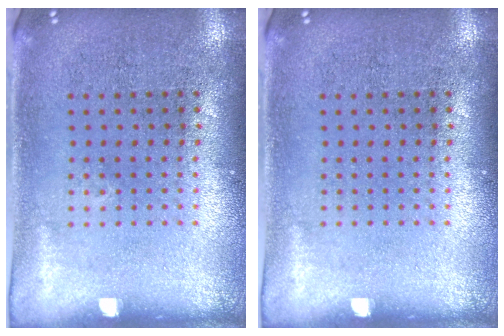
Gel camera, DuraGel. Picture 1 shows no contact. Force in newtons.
{"total": 0.0}